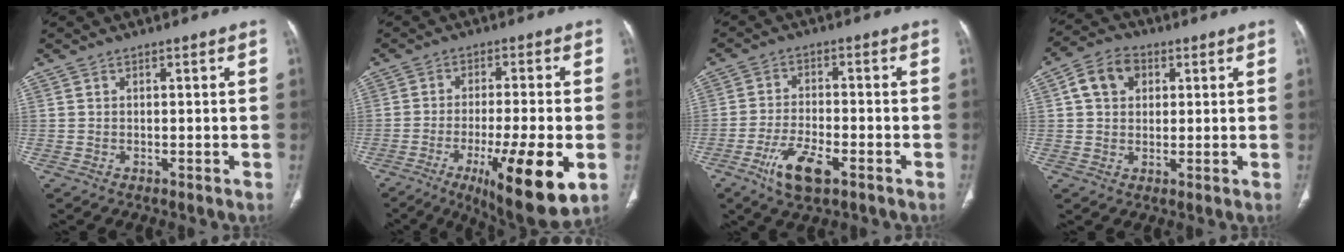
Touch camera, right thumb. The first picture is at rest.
{"total": 16.4, "force": [-5.9, 3.4, 14.9], "torque": [-0.218, -0.006, -0.082]}
{"total": 8.4, "force": [-4.4, 3.1, 6.4], "torque": [-0.129, 0.011, -0.077]}
{"total": 7.5, "force": [2.2, 5.7, 4.3], "torque": [-0.062, 0.009, 0.032]}